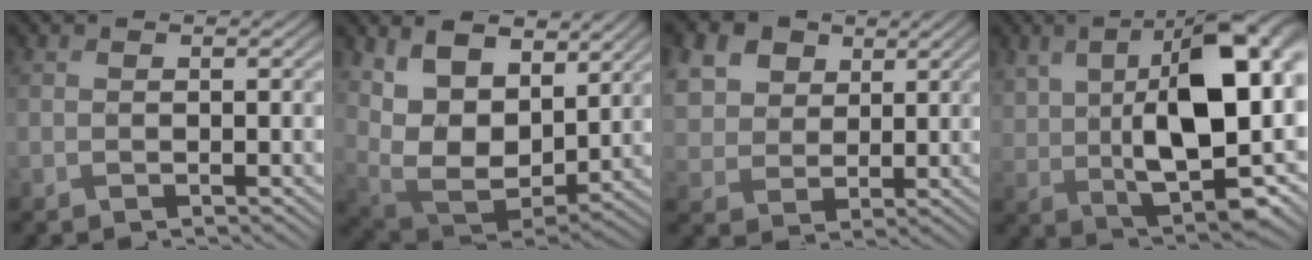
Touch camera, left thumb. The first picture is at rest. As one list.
[{"total": 11.3, "force": [5.9, 6.4, 7.2], "torque": [-0.174, -0.011, 0.110]}, {"total": 9.6, "force": [5.0, 6.9, 4.4], "torque": [-0.167, 0.020, 0.105]}, {"total": 15.6, "force": [2.3, 7.4, 13.5], "torque": [-0.227, -0.002, 0.043]}]